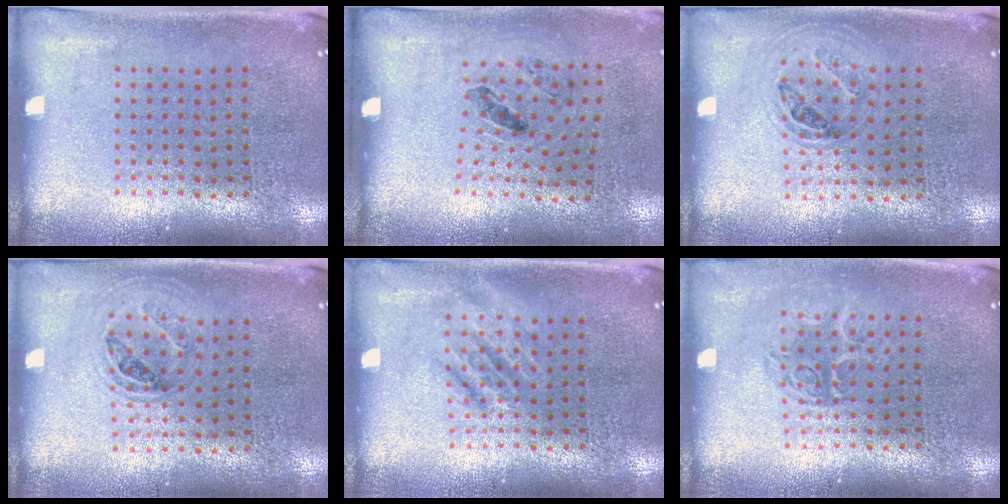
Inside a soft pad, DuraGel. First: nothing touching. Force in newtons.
{"total": 1.4, "press": 0.8, "slide": 1.2}
{"total": 1.1, "press": 0.9, "slide": 0.5}
{"total": 1.0, "press": 0.9, "slide": 0.3}
{"total": 2.0, "press": 2.0, "slide": 0.3}
{"total": 1.4, "press": 1.1, "slide": 0.7}